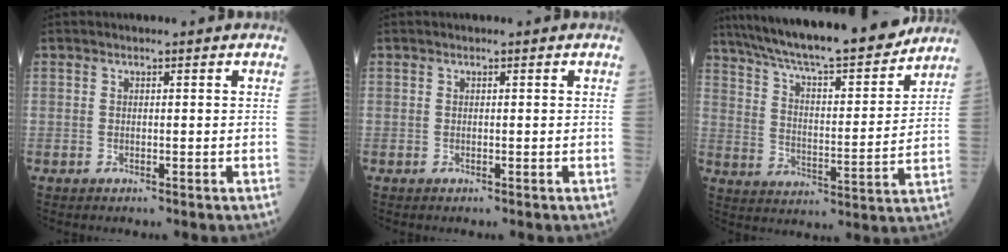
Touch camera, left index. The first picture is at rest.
{"total": 0.0}
{"total": 23.5, "force": [20.3, 2.9, 11.4], "torque": [-0.196, 0.003, 0.304]}